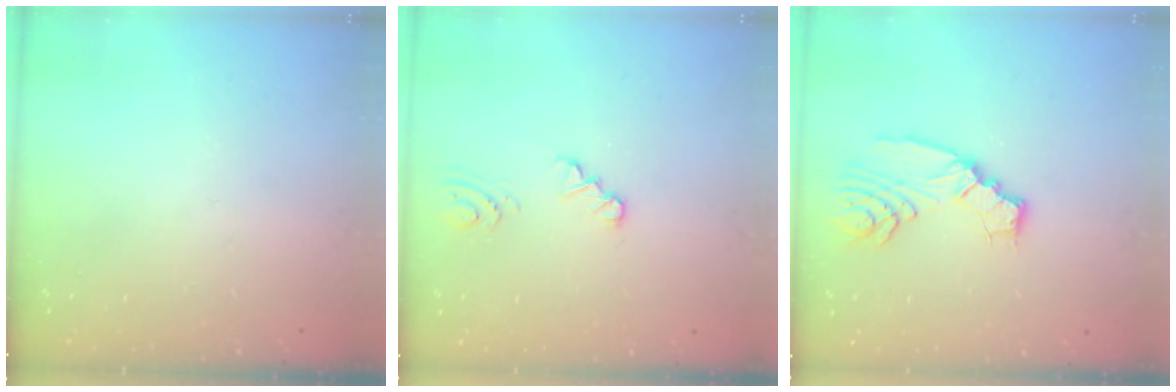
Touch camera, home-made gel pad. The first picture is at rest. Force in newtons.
{"total": 1.4, "press": 1.4, "slide": 0.2}
{"total": 8.1, "press": 8.1, "slide": 0.8}